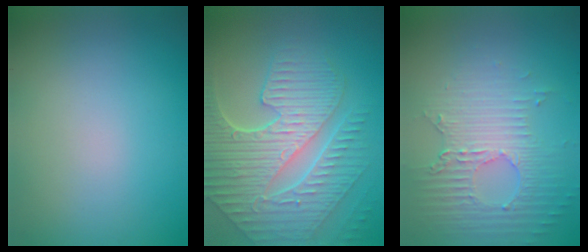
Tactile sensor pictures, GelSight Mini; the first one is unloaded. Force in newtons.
{"total": 9.3, "press": 6.3, "slide": 6.8}
{"total": 4.5, "press": 3.1, "slide": 3.2}